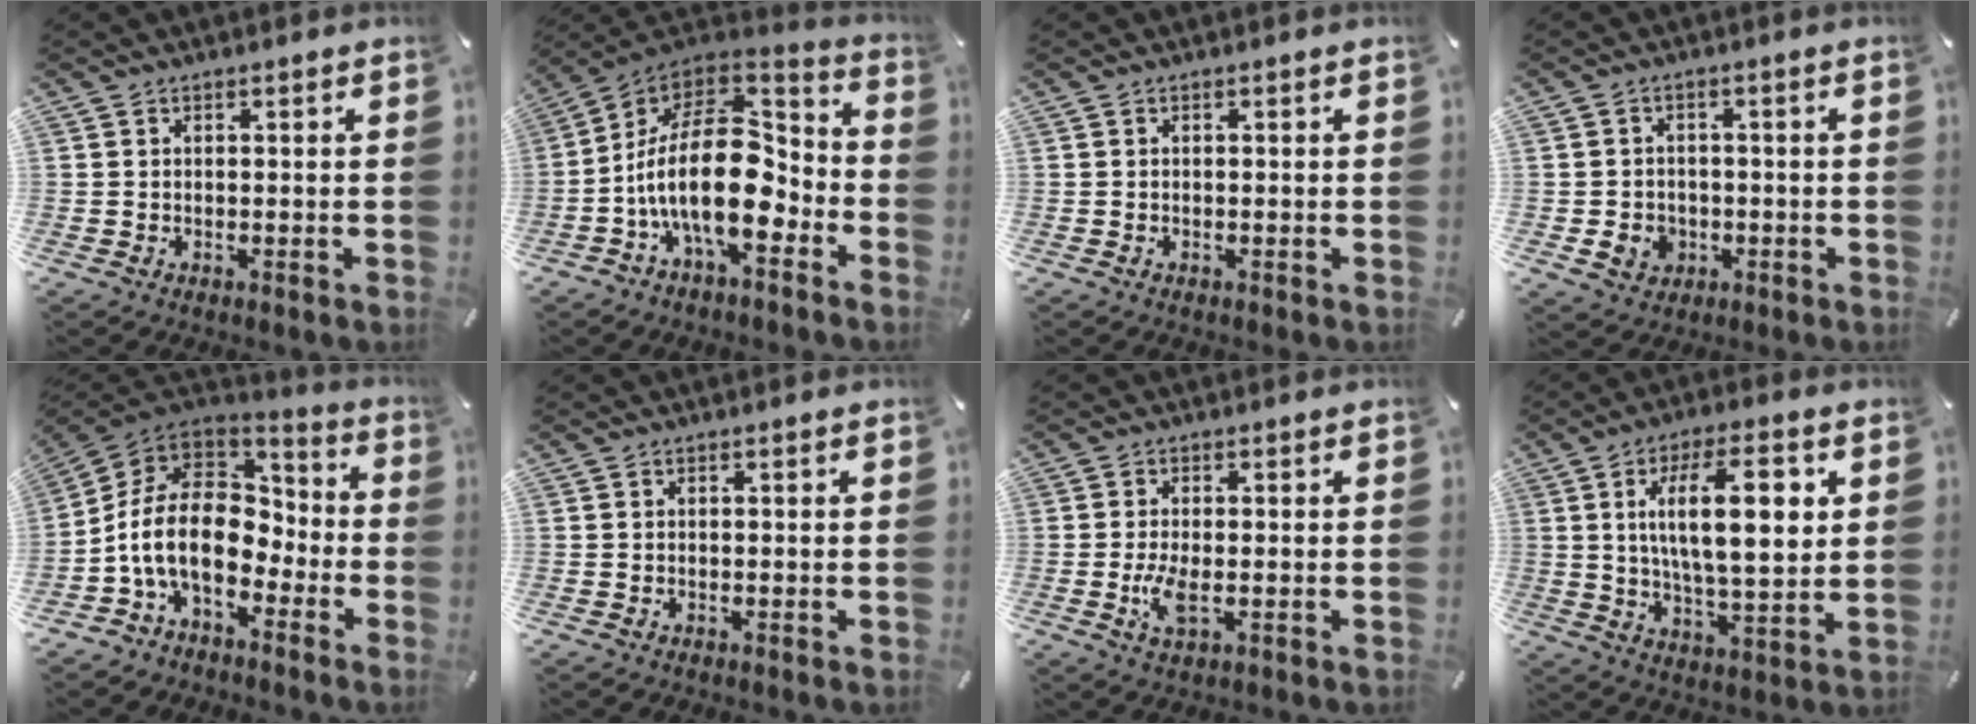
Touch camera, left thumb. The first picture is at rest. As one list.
[{"total": 21.7, "force": [-4.1, 11.9, 17.7], "torque": [-0.343, -0.003, -0.069]}, {"total": 0.0}, {"total": 4.9, "force": [-1.1, 4.6, 1.4], "torque": [-0.015, 0.003, -0.020]}, {"total": 15.8, "force": [-4.6, 11.1, 10.4], "torque": [-0.225, 0.018, -0.078]}, {"total": 0.0}, {"total": 4.8, "force": [-0.8, 1.9, 4.3], "torque": [-0.106, -0.009, -0.021]}, {"total": 16.7, "force": [4.6, 6.6, 14.7], "torque": [-0.238, 0.002, 0.070]}]